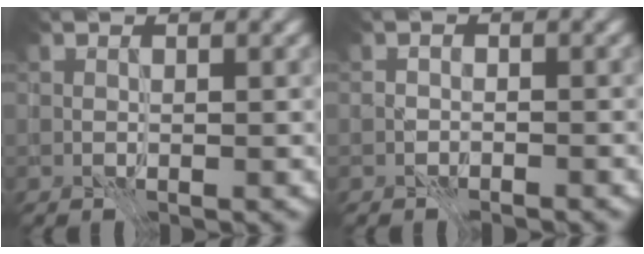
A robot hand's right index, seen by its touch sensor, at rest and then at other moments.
{"total": 1.3, "force": [-1.2, 0.3, -0.4], "torque": [0.005, 0.005, -0.023]}